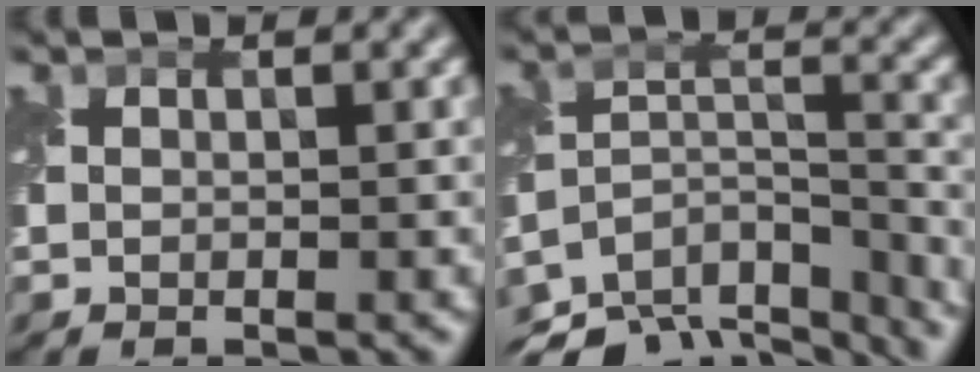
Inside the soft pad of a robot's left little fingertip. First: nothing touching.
{"total": 12.8, "force": [-11.1, 5.0, 4.0], "torque": [-0.068, -0.002, -0.139]}